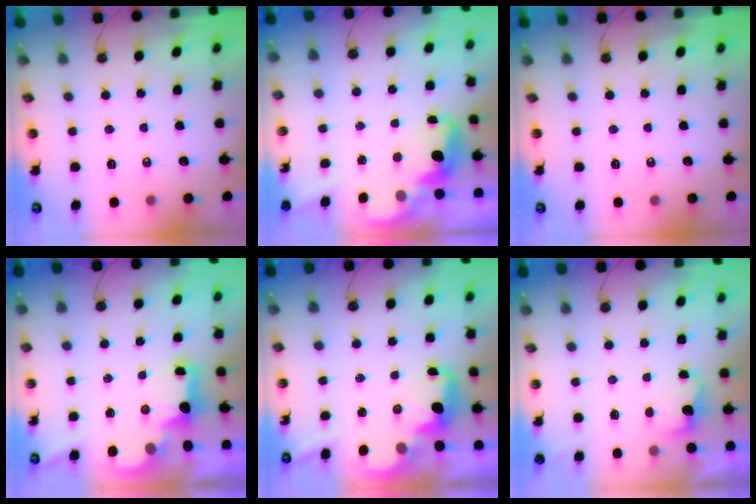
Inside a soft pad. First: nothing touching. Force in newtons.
{"total": 2.9, "press": 2.8, "slide": 0.8}
{"total": 0.0}
{"total": 2.5, "press": 2.4, "slide": 0.8}
{"total": 2.6, "press": 2.6, "slide": 0.5}
{"total": 2.3, "press": 2.2, "slide": 0.8}